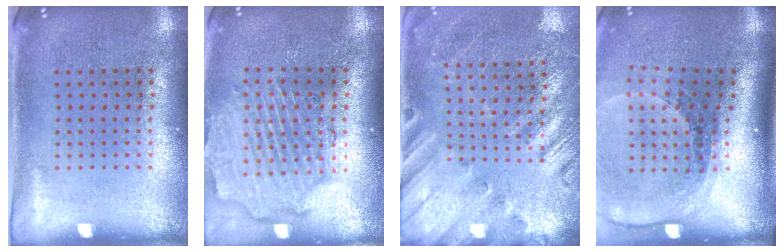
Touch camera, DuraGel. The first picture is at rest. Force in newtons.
{"total": 2.6, "press": 2.2, "slide": 1.3}
{"total": 2.4, "press": 2.0, "slide": 1.3}
{"total": 1.9, "press": 1.6, "slide": 1.0}